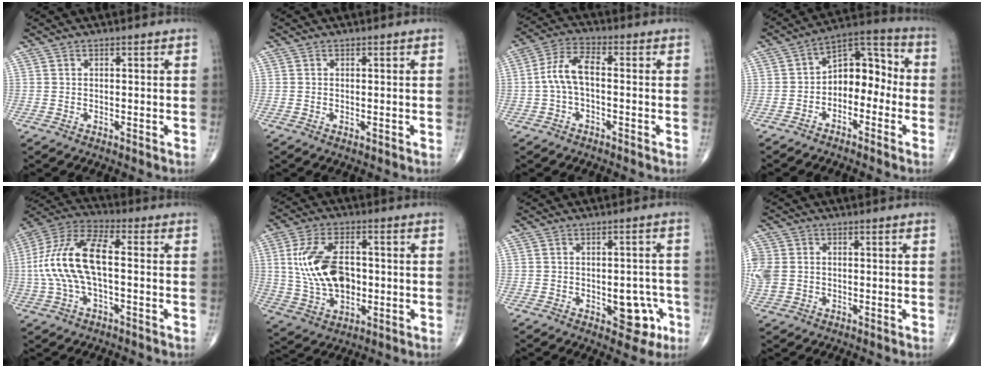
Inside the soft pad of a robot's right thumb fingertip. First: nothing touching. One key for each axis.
{"total": 0.6, "fx": -0.1, "fy": 0.3, "fz": 0.5, "tx": -0.010, "ty": -0.003, "tz": -0.002}
{"total": 7.1, "fx": -0.7, "fy": 3.4, "fz": 6.2, "tx": -0.129, "ty": 0.028, "tz": -0.021}
{"total": 10.4, "fx": -2.1, "fy": 6.8, "fz": 7.5, "tx": -0.075, "ty": 0.050, "tz": -0.050}
{"total": 15.4, "fx": -0.5, "fy": 6.8, "fz": 13.8, "tx": -0.299, "ty": 0.039, "tz": -0.013}
{"total": 14.3, "fx": 0.7, "fy": 8.6, "fz": 11.4, "tx": -0.202, "ty": 0.005, "tz": 0.021}
{"total": 7.6, "fx": -2.6, "fy": 4.3, "fz": 5.7, "tx": -0.036, "ty": 0.015, "tz": -0.026}
{"total": 8.7, "fx": 0.1, "fy": 7.1, "fz": 5.0, "tx": -0.151, "ty": 0.008, "tz": 0.009}